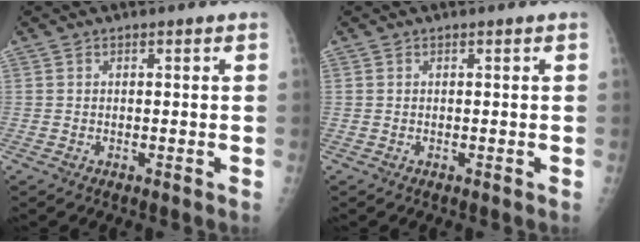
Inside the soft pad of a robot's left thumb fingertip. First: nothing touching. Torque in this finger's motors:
{"motor_torque": [0.00, 0.00, -0.04, -0.08, 0.00]}